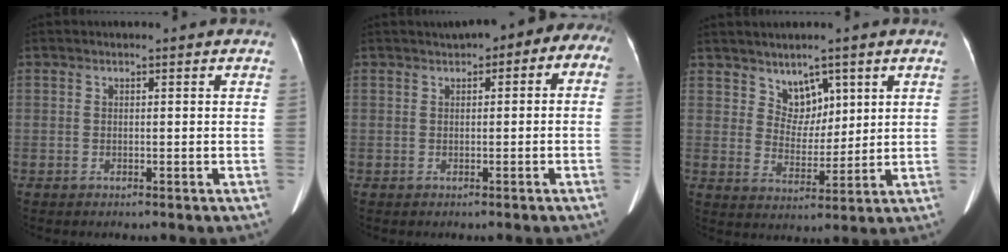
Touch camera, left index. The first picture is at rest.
{"total": 7.1, "force": [2.7, 4.3, 4.9], "torque": [-0.043, 0.035, 0.025]}
{"total": 4.9, "force": [3.0, 3.3, 2.0], "torque": [-0.031, 0.002, 0.060]}